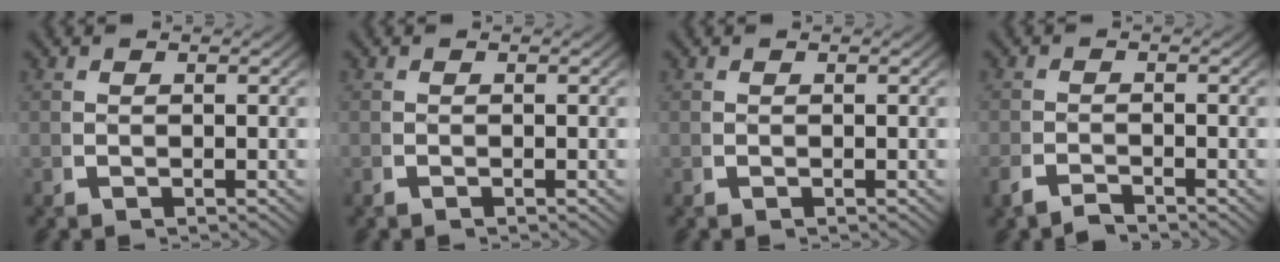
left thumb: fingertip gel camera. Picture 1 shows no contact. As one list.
[{"total": 0.0}, {"total": 0.0}, {"total": 1.7, "force": [-1.6, 0.5, 0.4], "torque": [-0.006, -0.007, -0.031]}]